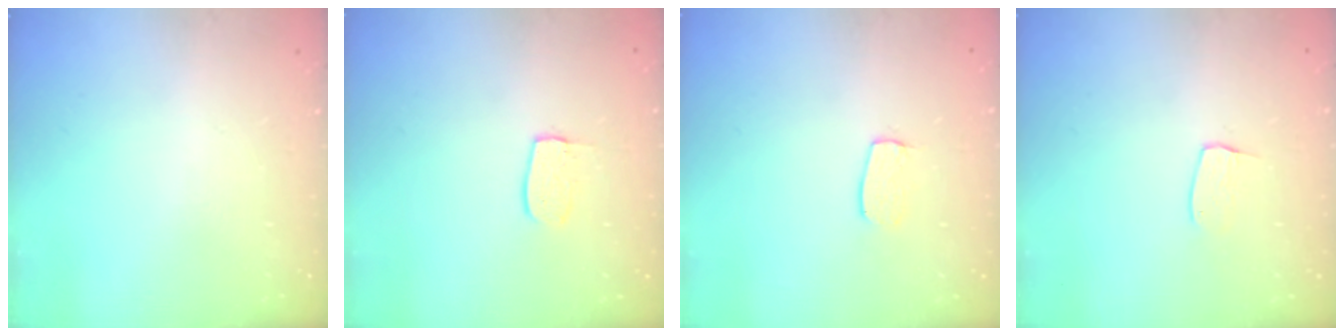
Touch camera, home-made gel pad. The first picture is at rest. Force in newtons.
{"total": 6.6, "press": 6.5, "slide": 0.4}
{"total": 5.5, "press": 5.5, "slide": 0.4}
{"total": 5.6, "press": 5.6, "slide": 0.3}